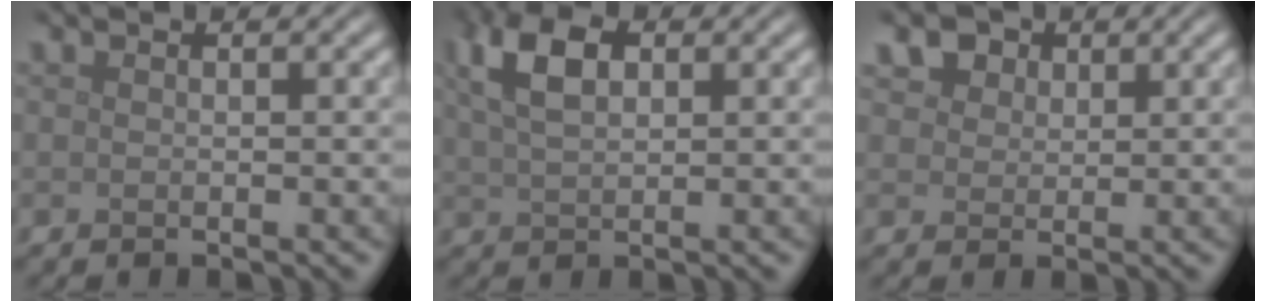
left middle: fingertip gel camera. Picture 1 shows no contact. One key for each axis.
{"total": 5.0, "fx": 2.1, "fy": 2.7, "fz": 3.6, "tx": -0.078, "ty": 0.010, "tz": 0.037}
{"total": 6.1, "fx": 3.5, "fy": 4.1, "fz": 2.8, "tx": -0.072, "ty": 0.012, "tz": 0.050}